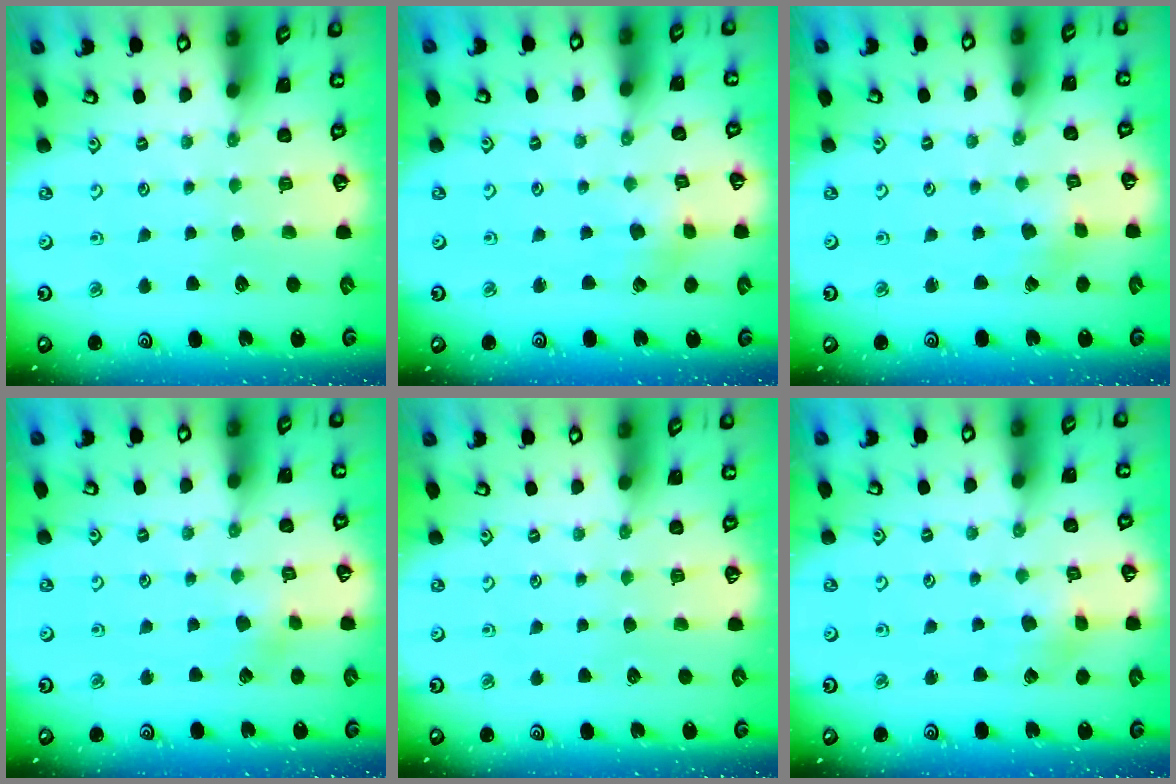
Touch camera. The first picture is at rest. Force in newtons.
{"total": 2.3, "press": 2.3, "slide": 0.3}
{"total": 0.9, "press": 0.9, "slide": 0.1}
{"total": 3.2, "press": 3.2, "slide": 0.3}
{"total": 0.0}
{"total": 3.0, "press": 2.9, "slide": 0.5}